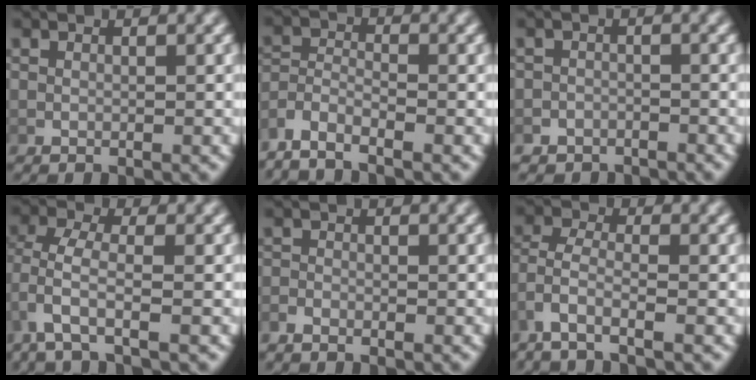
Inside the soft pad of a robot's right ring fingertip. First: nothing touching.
{"total": 3.8, "force": [-2.0, 2.6, 1.9], "torque": [-0.064, -0.017, -0.035]}
{"total": 3.1, "force": [-2.6, 1.6, -0.4], "torque": [0.014, -0.010, -0.045]}
{"total": 2.5, "force": [-0.6, 0.7, 2.3], "torque": [-0.069, -0.016, -0.001]}
{"total": 1.3, "force": [-1.3, 0.2, 0.1], "torque": [-0.001, -0.007, -0.025]}
{"total": 3.2, "force": [-1.2, 1.9, 2.3], "torque": [-0.073, -0.020, -0.013]}